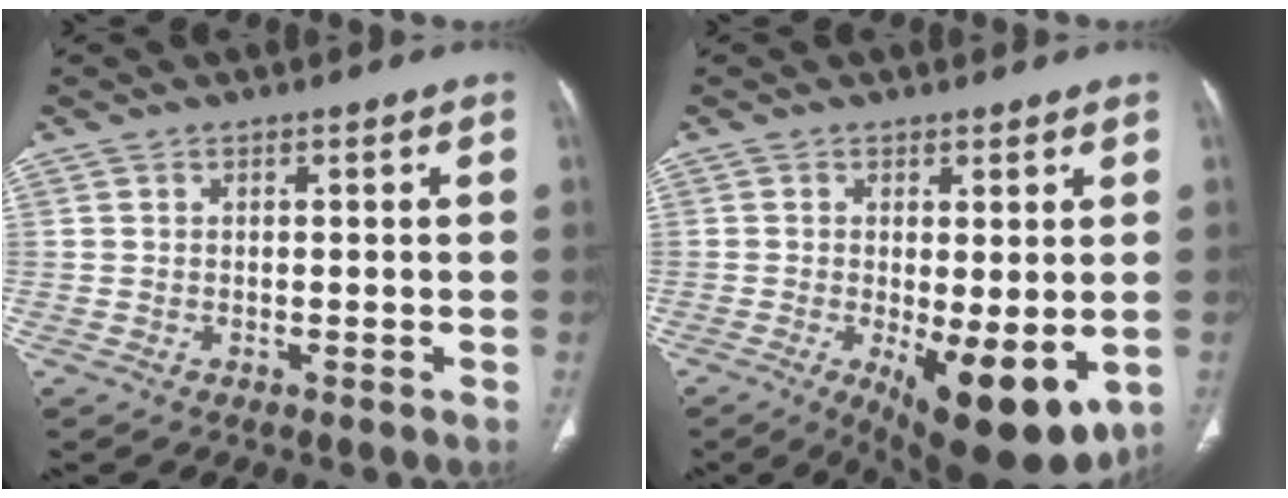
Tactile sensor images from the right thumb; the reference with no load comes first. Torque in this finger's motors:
{"motor_torque": [2.32, 2.69, 0.96, -0.85, 0.41]}